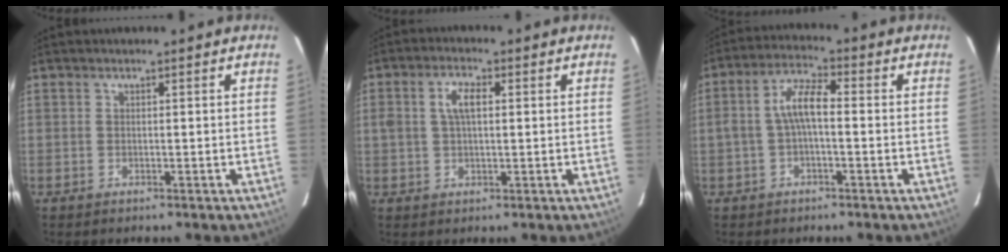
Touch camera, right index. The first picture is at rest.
{"total": 4.7, "force": [0.9, 2.2, 4.0], "torque": [-0.074, 0.010, 0.019]}
{"total": 5.9, "force": [-0.8, 2.0, 5.5], "torque": [-0.115, 0.019, -0.016]}